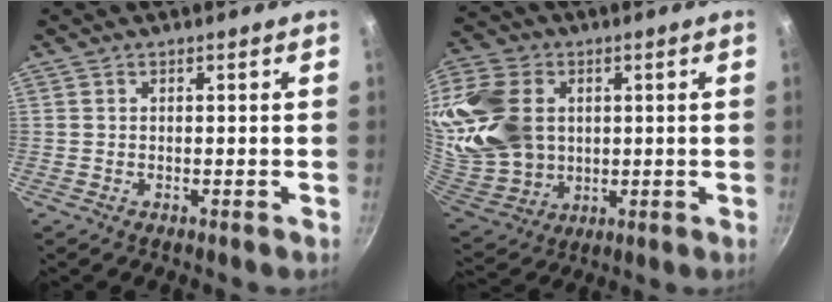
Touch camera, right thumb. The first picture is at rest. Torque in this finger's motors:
{"motor_torque": [-0.39, 2.41, 1.48, 0.52, 0.48]}